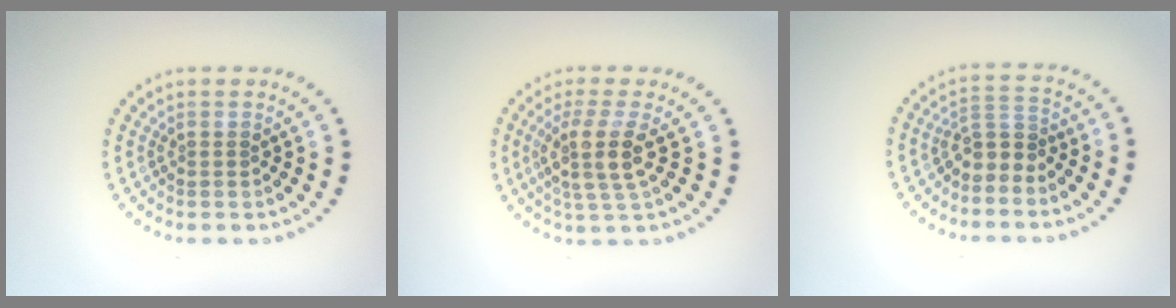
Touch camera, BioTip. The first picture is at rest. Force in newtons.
{"total": 3.6, "press": 2.9, "slide": 2.1}
{"total": 2.5, "press": 1.9, "slide": 1.6}